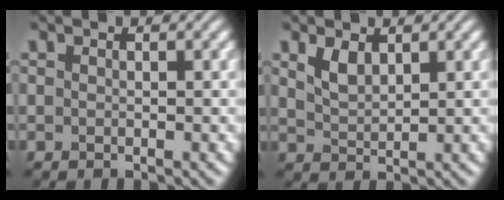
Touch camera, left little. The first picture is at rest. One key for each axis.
{"total": 2.1, "fx": 1.3, "fy": 1.1, "fz": 1.3, "tx": -0.032, "ty": -0.001, "tz": 0.031}